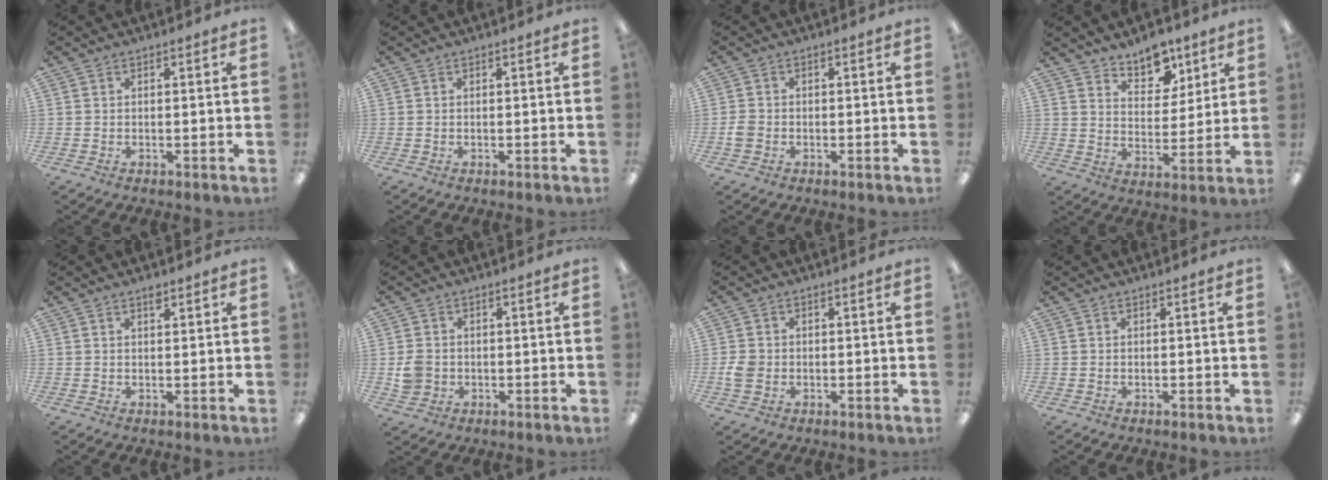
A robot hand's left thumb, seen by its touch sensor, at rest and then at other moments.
{"total": 0.0}
{"total": 2.4, "force": [-0.8, 2.0, 1.1], "torque": [-0.017, 0.005, -0.014]}
{"total": 9.6, "force": [7.7, 5.1, 2.8], "torque": [-0.028, -0.053, 0.138]}
{"total": 1.7, "force": [1.3, 0.6, 0.8], "torque": [-0.010, -0.003, 0.023]}
{"total": 4.3, "force": [-0.4, 4.0, 1.7], "torque": [-0.023, 0.006, -0.005]}
{"total": 3.5, "force": [-0.5, 3.0, 1.8], "torque": [-0.036, 0.004, -0.008]}
{"total": 0.0}